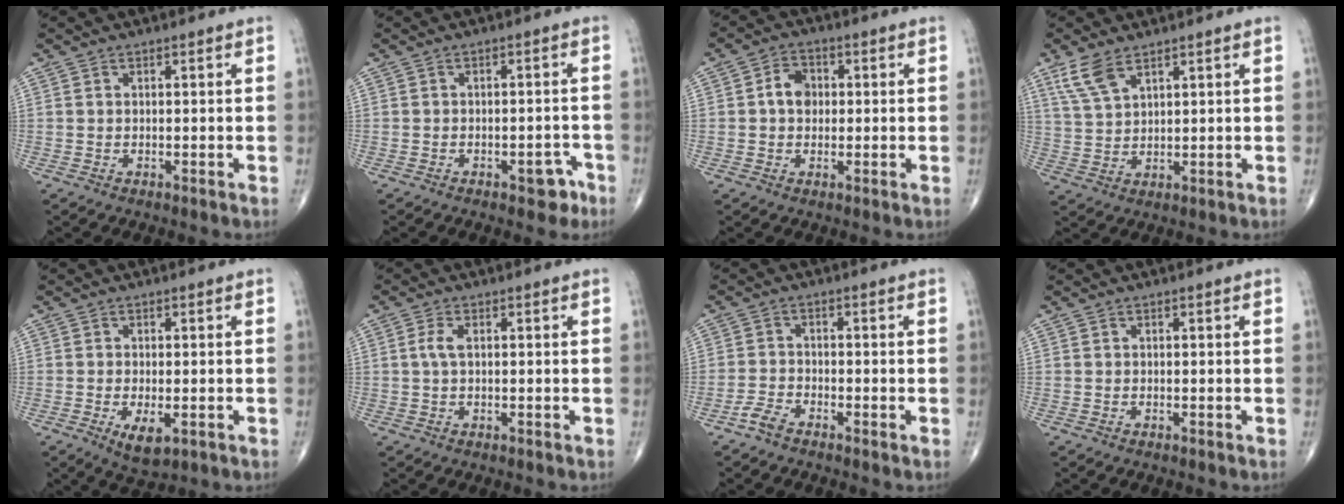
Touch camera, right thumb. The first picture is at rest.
{"total": 3.8, "force": [-2.2, 2.0, 2.5], "torque": [-0.011, 0.018, -0.026]}
{"total": 5.0, "force": [0.4, 3.9, 3.1], "torque": [-0.039, 0.012, 0.002]}
{"total": 6.2, "force": [4.0, 2.6, 4.0], "torque": [-0.083, -0.011, 0.089]}
{"total": 4.7, "force": [-1.5, 2.1, 3.9], "torque": [-0.066, -0.011, -0.020]}
{"total": 2.5, "force": [0.4, 1.1, 2.2], "torque": [-0.055, 0.007, 0.009]}
{"total": 2.6, "force": [-2.1, 0.8, 1.3], "torque": [-0.029, 0.004, -0.048]}
{"total": 0.0}